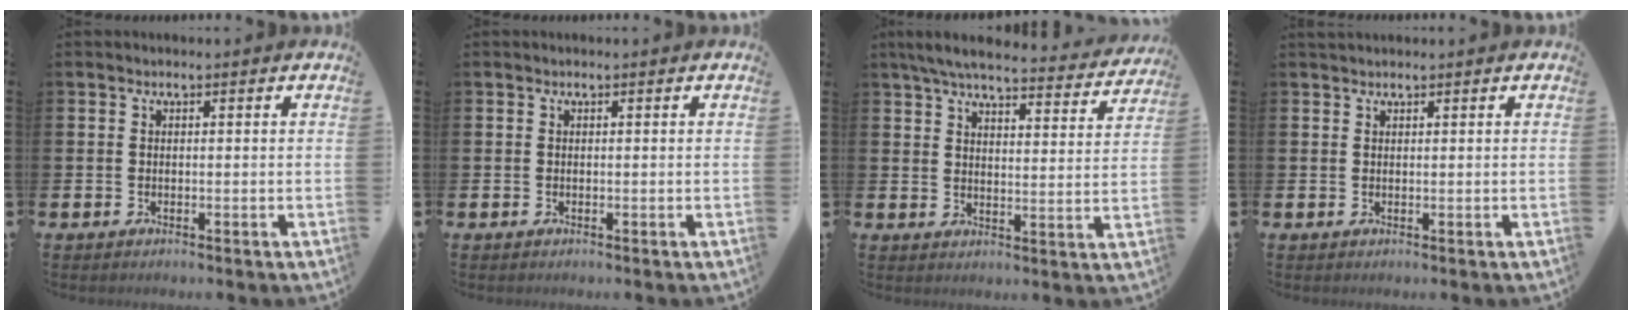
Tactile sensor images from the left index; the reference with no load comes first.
{"total": 0.0}
{"total": 5.9, "force": [5.4, 1.0, 2.3], "torque": [-0.049, -0.039, 0.089]}
{"total": 0.9, "force": [0.9, 0.2, 0.1], "torque": [0.013, -0.003, 0.013]}